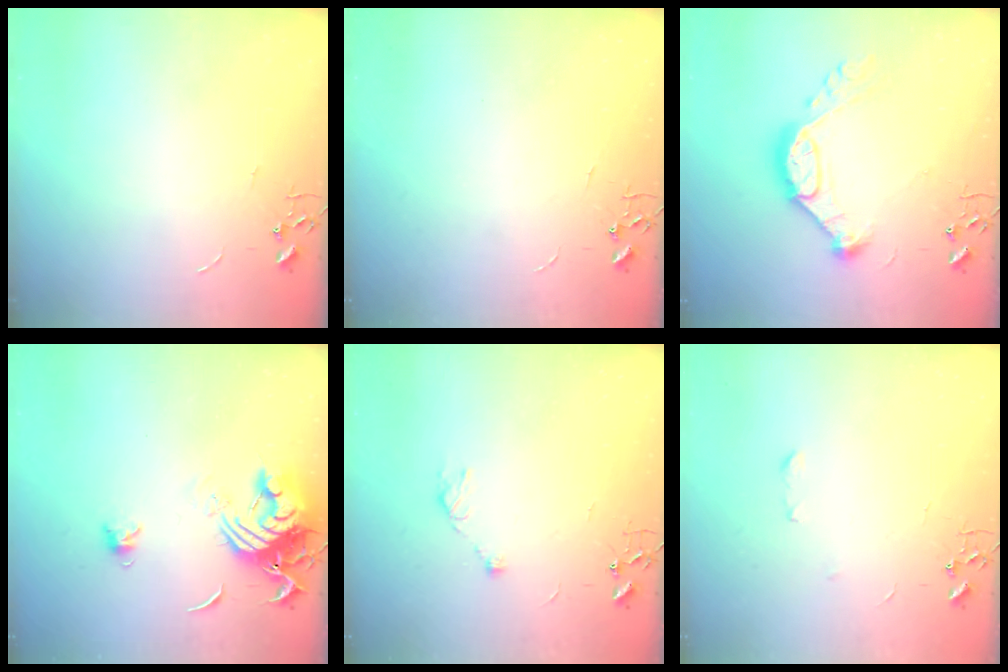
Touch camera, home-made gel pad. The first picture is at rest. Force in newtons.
{"total": 0.0}
{"total": 14.2, "press": 14.1, "slide": 0.9}
{"total": 14.0, "press": 13.9, "slide": 1.7}
{"total": 5.0, "press": 4.9, "slide": 0.7}
{"total": 3.2, "press": 3.2, "slide": 0.6}